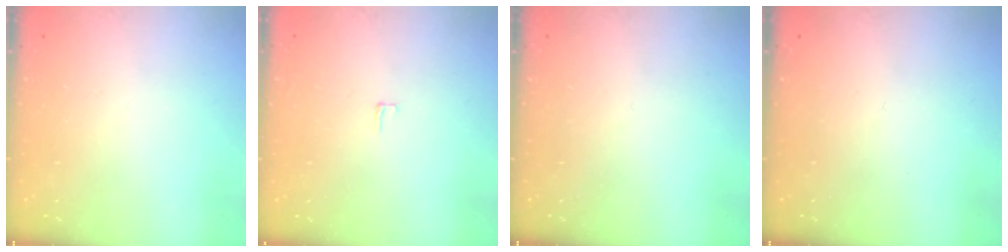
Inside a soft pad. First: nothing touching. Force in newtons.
{"total": 2.0, "press": 2.0, "slide": 0.2}
{"total": 0.0}
{"total": 0.0}